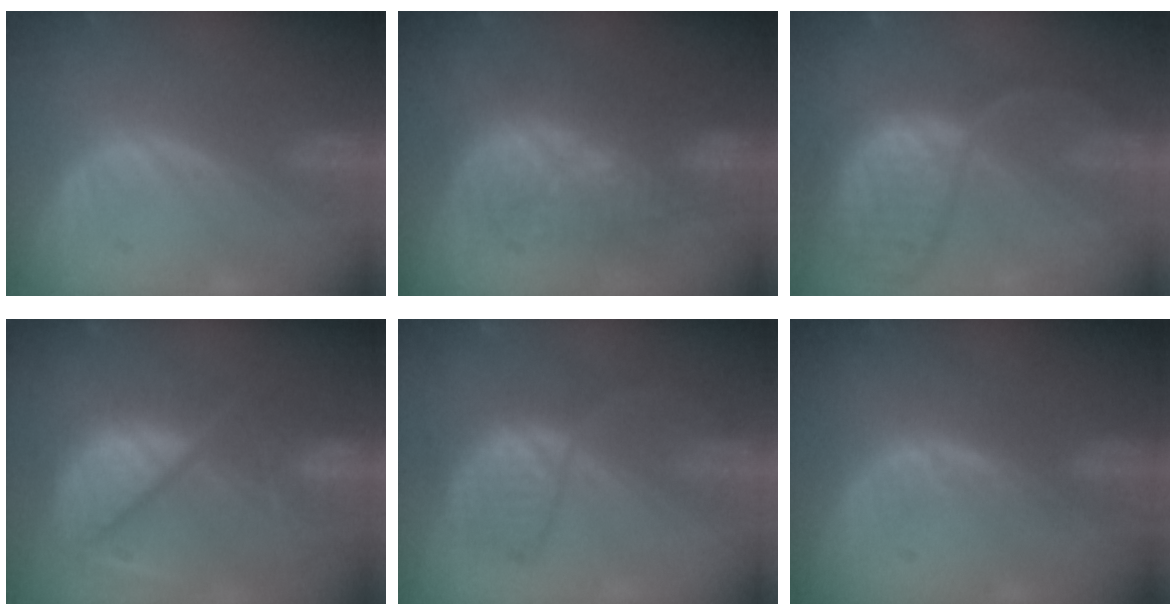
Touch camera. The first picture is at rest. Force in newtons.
{"total": 9.6, "press": 9.5, "slide": 1.0}
{"total": 12.1, "press": 9.9, "slide": 7.0}
{"total": 11.7, "press": 10.0, "slide": 6.1}
{"total": 7.2, "press": 7.2, "slide": 0.3}
{"total": 1.7, "press": 1.7, "slide": 0.1}